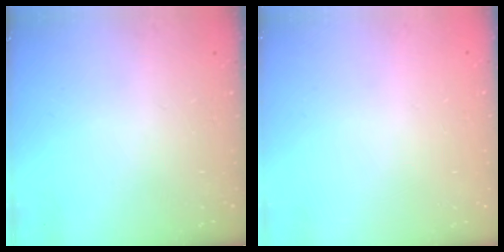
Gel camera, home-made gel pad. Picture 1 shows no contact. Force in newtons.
{"total": 0.0}